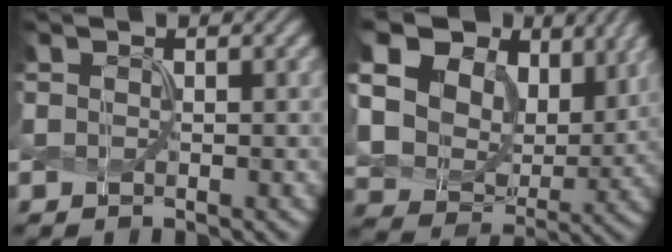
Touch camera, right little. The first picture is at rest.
{"total": 16.7, "force": [7.0, 12.7, 8.2], "torque": [-0.212, 0.019, 0.155]}